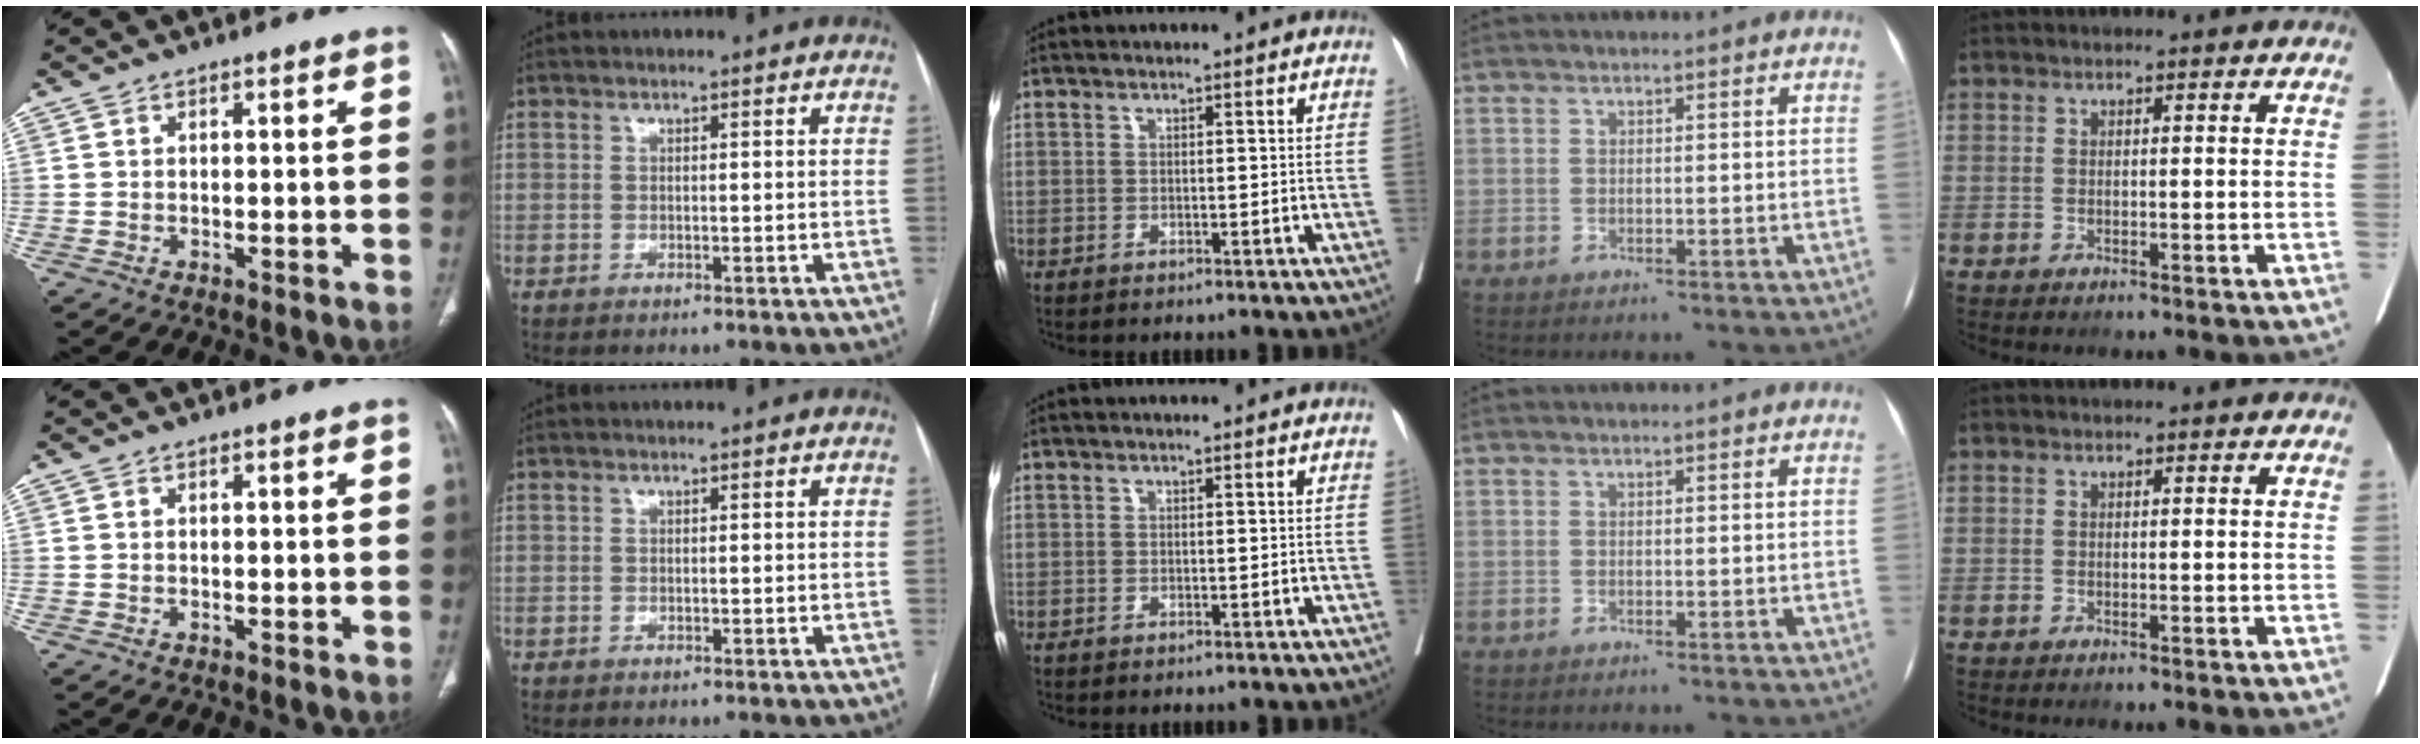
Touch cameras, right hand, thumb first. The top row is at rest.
{}